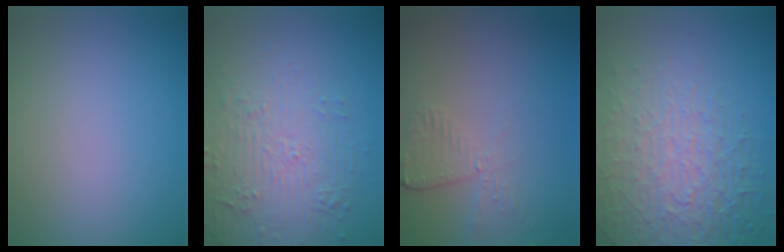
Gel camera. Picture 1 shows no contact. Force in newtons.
{"total": 5.0, "press": 3.7, "slide": 3.4}
{"total": 2.7, "press": 2.4, "slide": 1.2}
{"total": 9.0, "press": 6.0, "slide": 6.6}